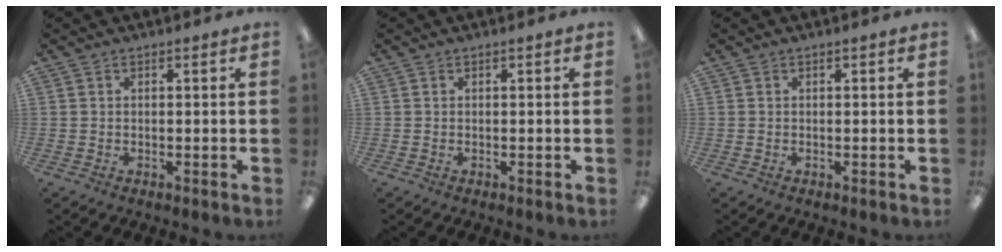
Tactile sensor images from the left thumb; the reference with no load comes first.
{"total": 0.0}
{"total": 0.0}